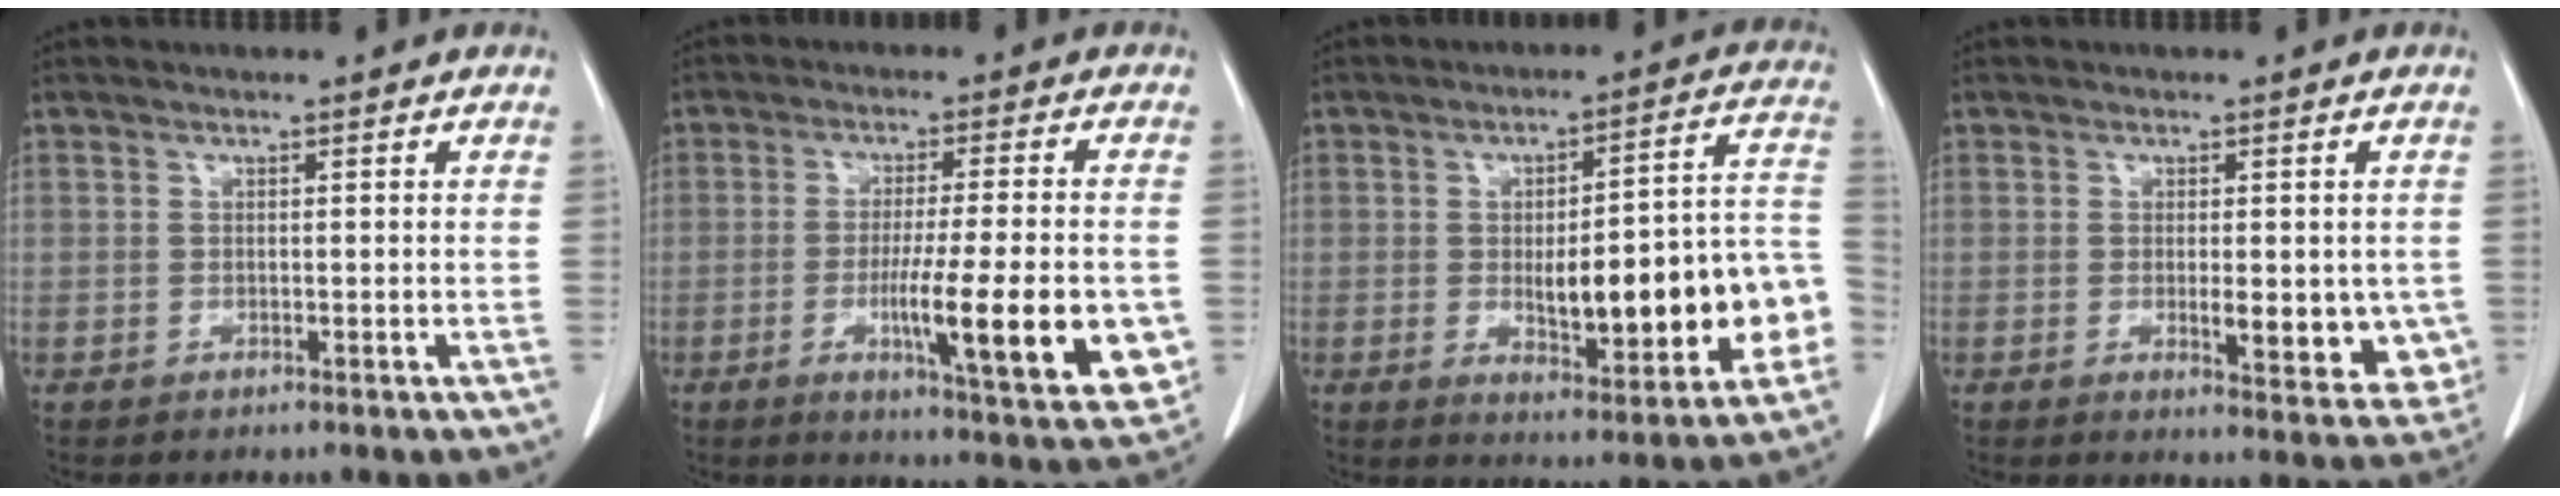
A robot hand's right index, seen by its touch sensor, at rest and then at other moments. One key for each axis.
{"total": 16.2, "fx": -3.6, "fy": 1.7, "fz": 15.8, "tx": -0.191, "ty": -0.025, "tz": -0.045}
{"total": 19.3, "fx": -3.5, "fy": 4.6, "fz": 18.4, "tx": -0.197, "ty": 0.031, "tz": -0.028}
{"total": 8.4, "fx": -1.3, "fy": 3.3, "fz": 7.6, "tx": -0.081, "ty": -0.014, "tz": -0.015}